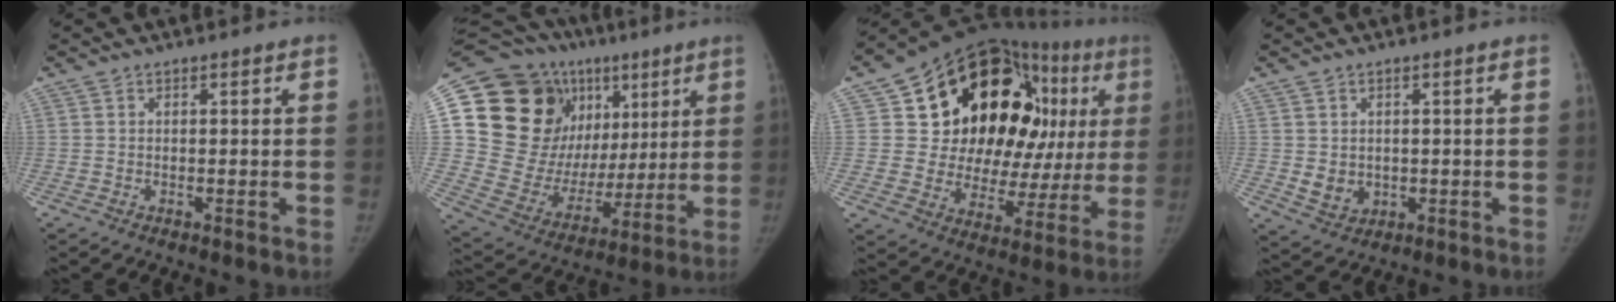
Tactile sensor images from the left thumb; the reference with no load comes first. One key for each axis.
{"total": 28.5, "fx": 10.1, "fy": 20.3, "fz": 17.3, "tx": -0.231, "ty": 0.034, "tz": 0.192}
{"total": 31.5, "fx": 9.4, "fy": 18.2, "fz": 24.0, "tx": -0.293, "ty": 0.030, "tz": 0.155}
{"total": 4.9, "fx": -0.1, "fy": 4.2, "fz": 2.4, "tx": -0.023, "ty": 0.000, "tz": 0.014}